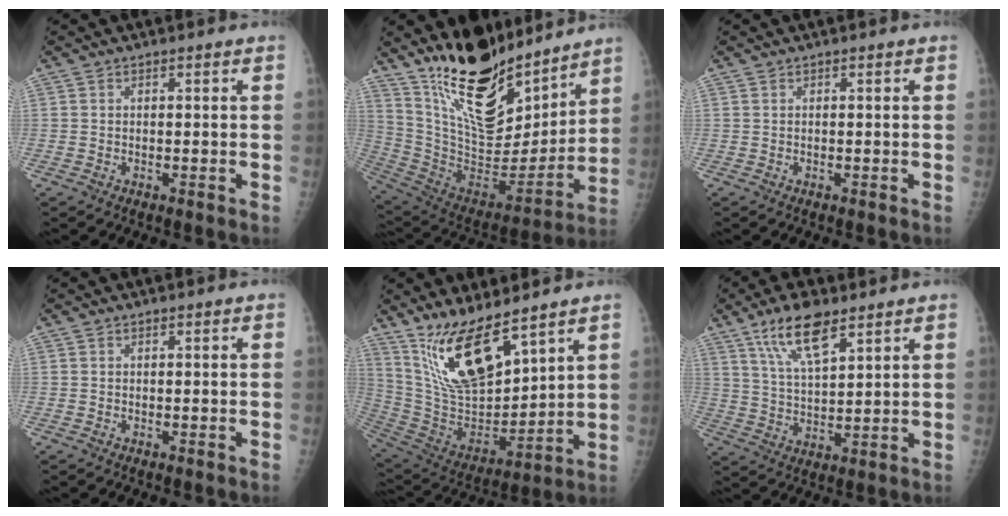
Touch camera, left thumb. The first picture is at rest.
{"total": 23.7, "force": [17.7, 9.4, 12.6], "torque": [-0.174, -0.106, 0.312]}
{"total": 0.0}
{"total": 0.0}
{"total": 16.7, "force": [11.4, 5.6, 10.7], "torque": [-0.157, -0.073, 0.237]}
{"total": 10.6, "force": [6.6, 3.5, 7.5], "torque": [-0.130, -0.027, 0.129]}